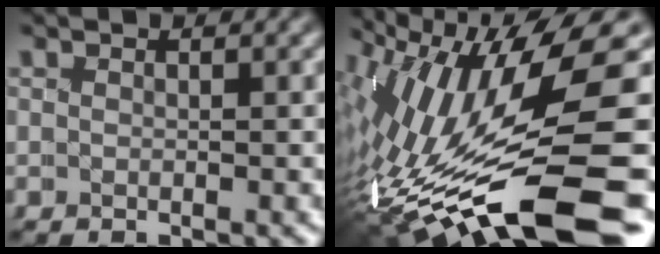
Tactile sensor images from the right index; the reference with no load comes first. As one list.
[{"total": 15.3, "force": [-3.8, 5.7, 13.7], "torque": [-0.203, -0.018, -0.039]}]